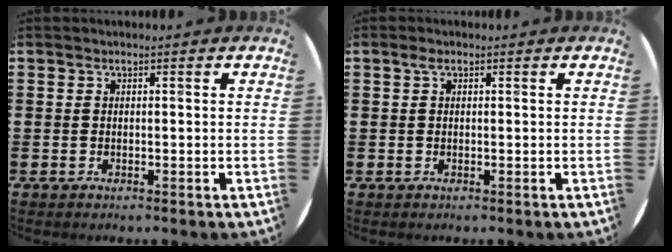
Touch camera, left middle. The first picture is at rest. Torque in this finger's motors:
{"motor_torque": [0.54, -0.63, 0.00, -0.01]}